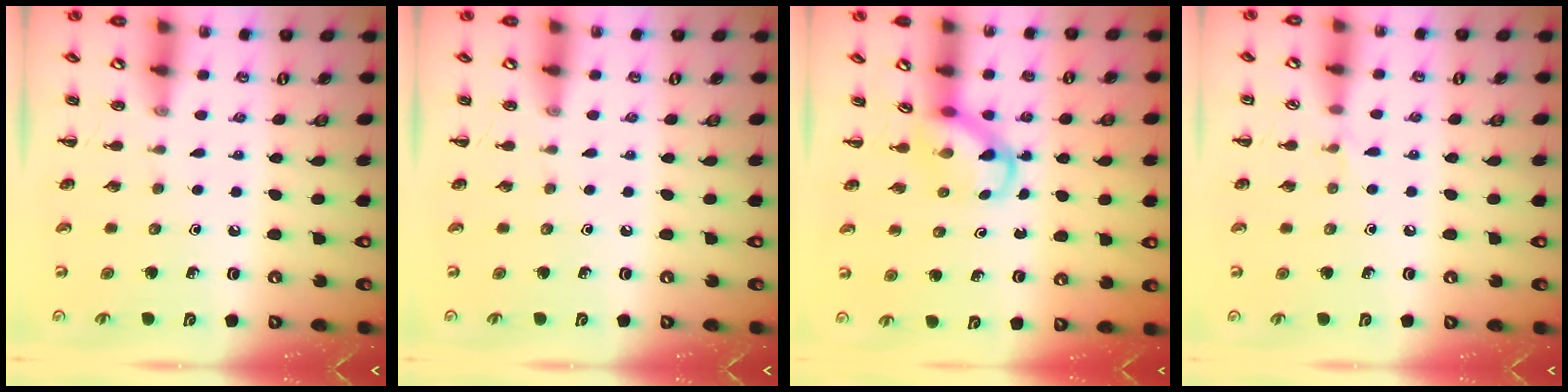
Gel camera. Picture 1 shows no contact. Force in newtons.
{"total": 0.0}
{"total": 3.5, "press": 3.3, "slide": 1.2}
{"total": 3.1, "press": 3.0, "slide": 1.1}